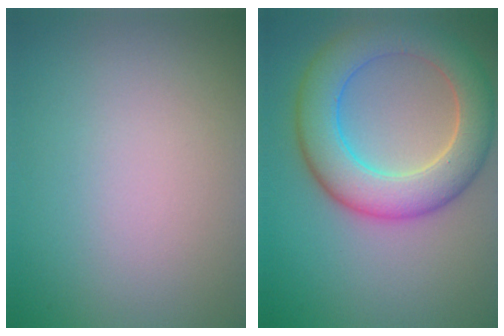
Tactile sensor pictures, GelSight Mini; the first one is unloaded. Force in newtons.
{"total": 7.7, "press": 7.7, "slide": 0.4}